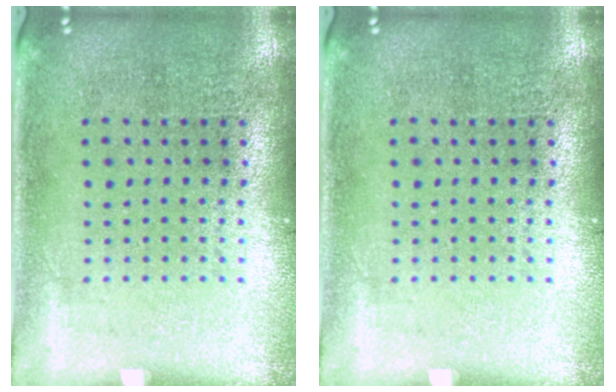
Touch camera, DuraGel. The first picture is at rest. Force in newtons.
{"total": 0.0}